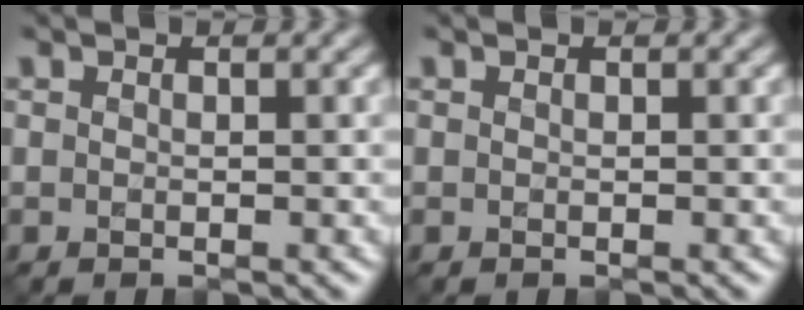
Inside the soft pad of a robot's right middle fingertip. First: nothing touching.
{"total": 0.0}